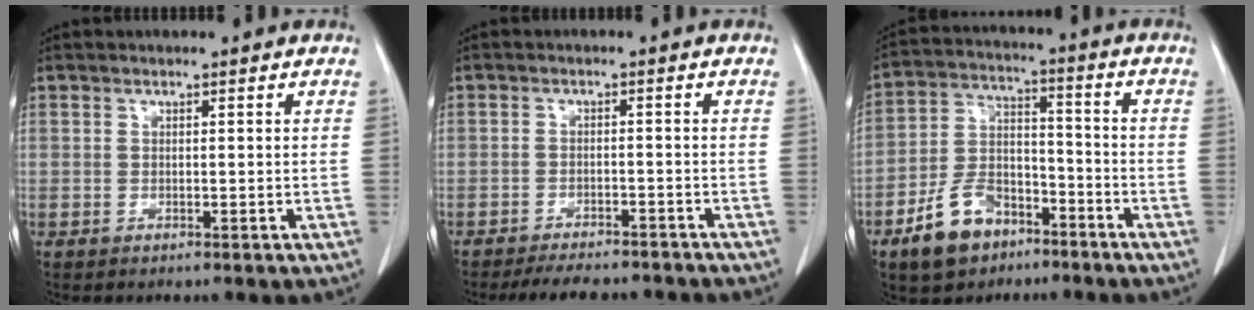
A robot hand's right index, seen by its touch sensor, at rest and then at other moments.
{"total": 8.7, "force": [-8.0, 2.2, 2.6], "torque": [-0.032, -0.003, -0.102]}
{"total": 10.5, "force": [-6.6, 6.2, 5.4], "torque": [-0.118, 0.012, -0.114]}